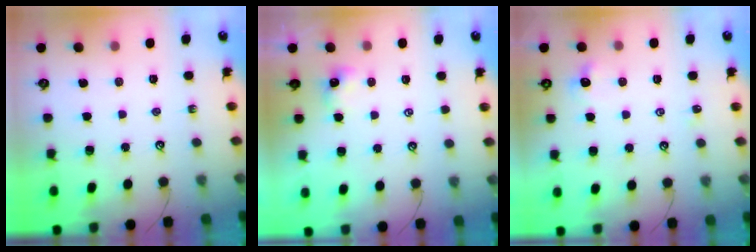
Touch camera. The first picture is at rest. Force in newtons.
{"total": 2.9, "press": 2.9, "slide": 0.1}
{"total": 1.3, "press": 1.2, "slide": 0.5}